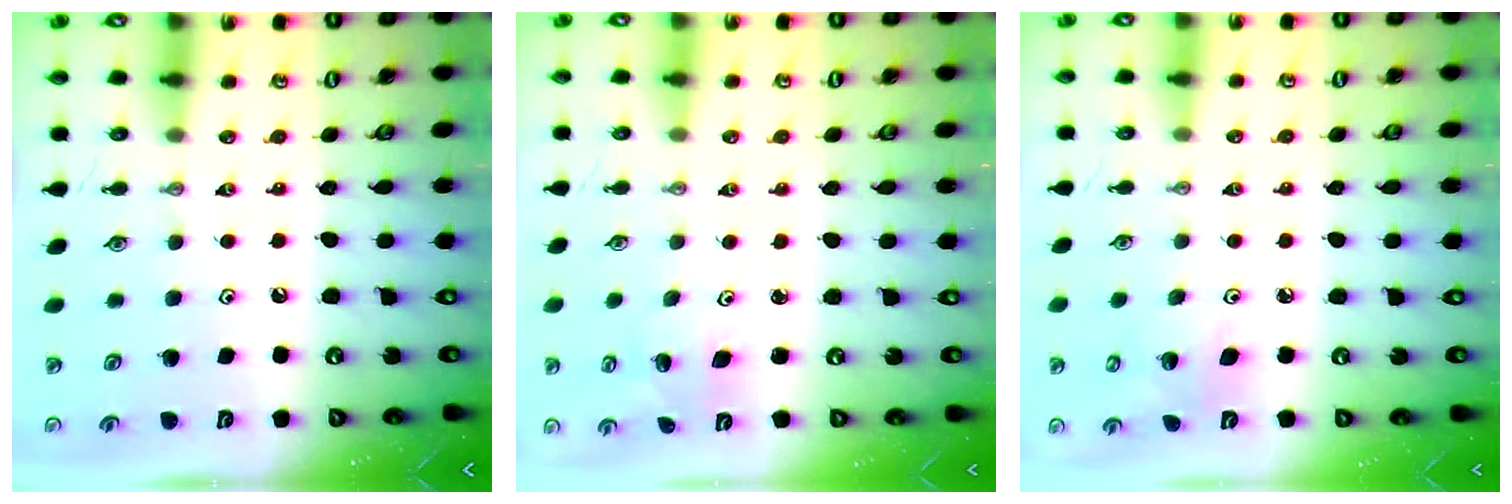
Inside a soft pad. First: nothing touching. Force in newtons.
{"total": 2.5, "press": 2.5, "slide": 0.1}
{"total": 5.9, "press": 5.6, "slide": 1.6}